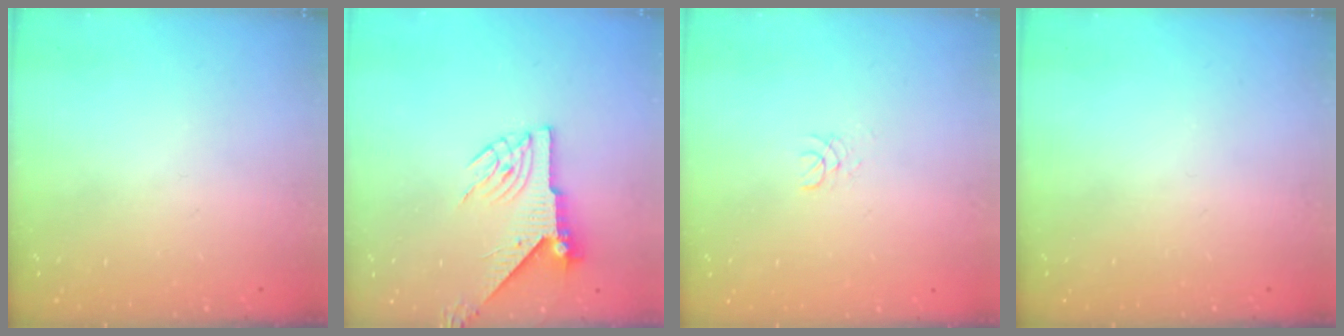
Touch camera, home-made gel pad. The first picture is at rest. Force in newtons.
{"total": 6.8, "press": 6.8, "slide": 0.5}
{"total": 1.3, "press": 1.3, "slide": 0.1}
{"total": 0.0}